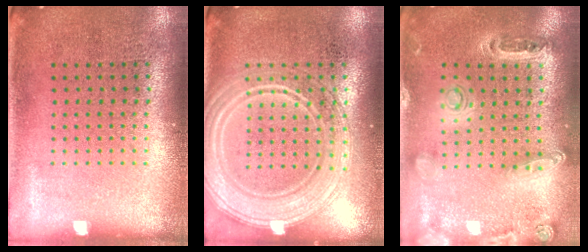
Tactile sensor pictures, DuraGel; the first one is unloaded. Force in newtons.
{"total": 3.7, "press": 3.7, "slide": 0.6}
{"total": 1.4, "press": 1.3, "slide": 0.3}